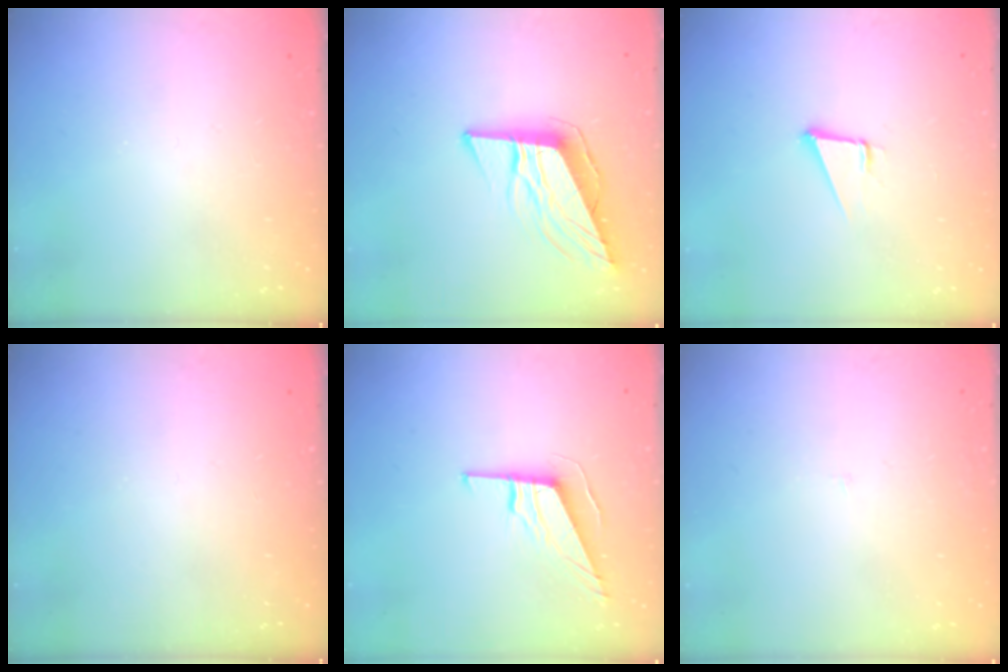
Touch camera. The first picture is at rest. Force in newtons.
{"total": 11.4, "press": 10.8, "slide": 3.6}
{"total": 4.3, "press": 3.4, "slide": 2.6}
{"total": 0.0}
{"total": 9.7, "press": 9.5, "slide": 2.0}
{"total": 2.0, "press": 2.0, "slide": 0.1}